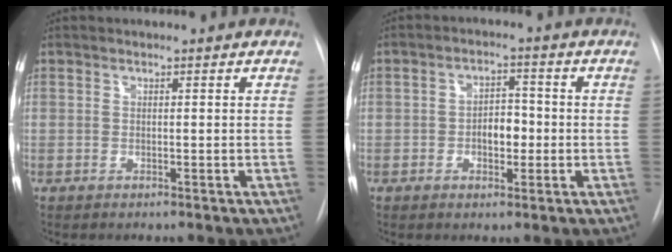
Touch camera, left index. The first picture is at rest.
{"total": 4.3, "force": [-1.6, 2.3, 3.2], "torque": [-0.047, 0.005, -0.024]}